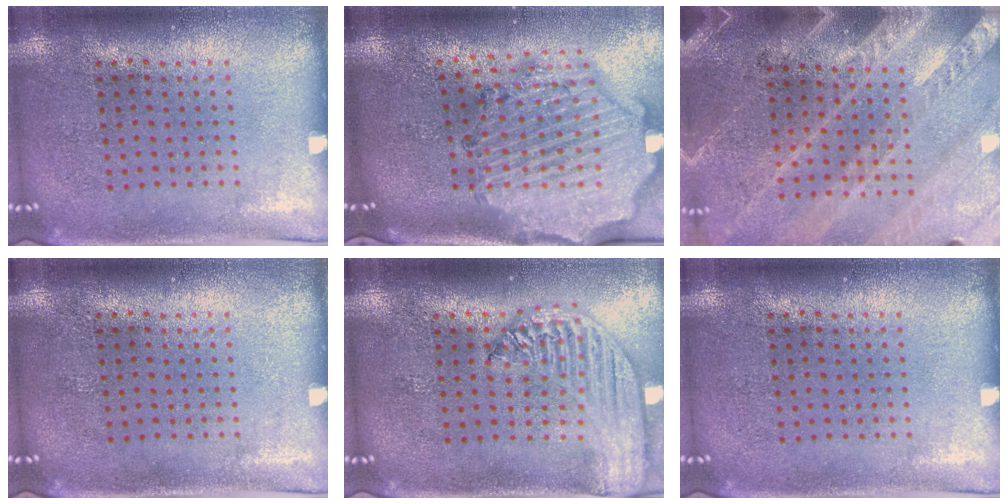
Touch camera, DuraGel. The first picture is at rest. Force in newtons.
{"total": 3.0, "press": 2.7, "slide": 1.3}
{"total": 3.0, "press": 2.7, "slide": 1.3}
{"total": 0.0}
{"total": 2.6, "press": 2.1, "slide": 1.4}
{"total": 0.0}